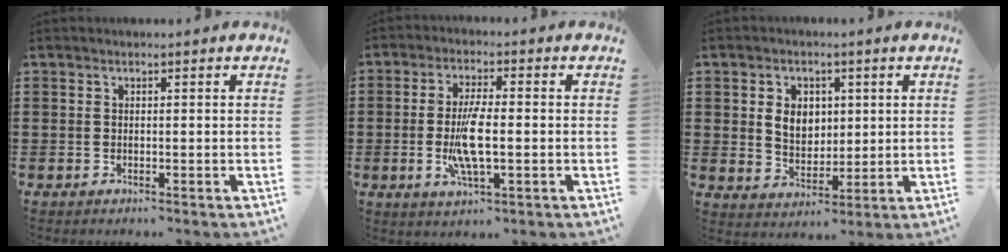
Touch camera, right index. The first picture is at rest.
{"total": 7.2, "force": [-1.1, 1.9, 6.8], "torque": [-0.151, -0.013, -0.027]}
{"total": 5.4, "force": [1.0, 4.2, 3.2], "torque": [-0.068, 0.010, 0.014]}